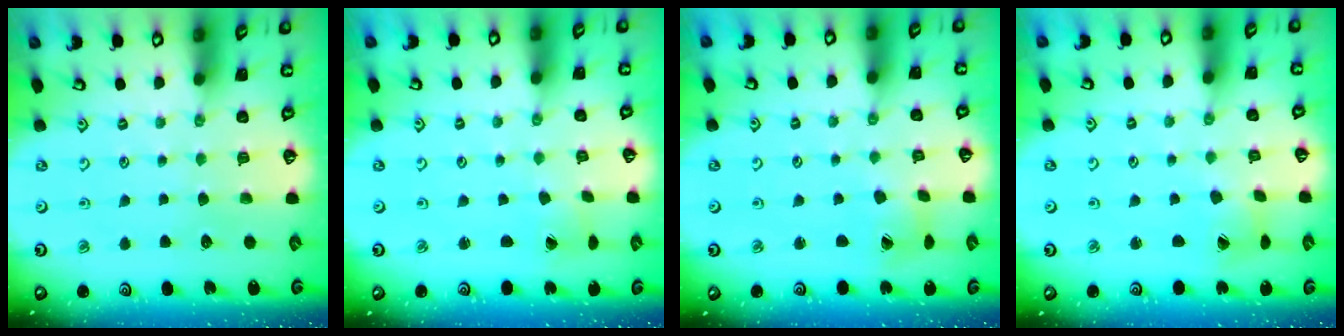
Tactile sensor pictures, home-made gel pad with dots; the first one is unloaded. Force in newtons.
{"total": 1.4, "press": 1.4, "slide": 0.1}
{"total": 4.8, "press": 4.8, "slide": 0.5}
{"total": 4.0, "press": 4.0, "slide": 0.5}